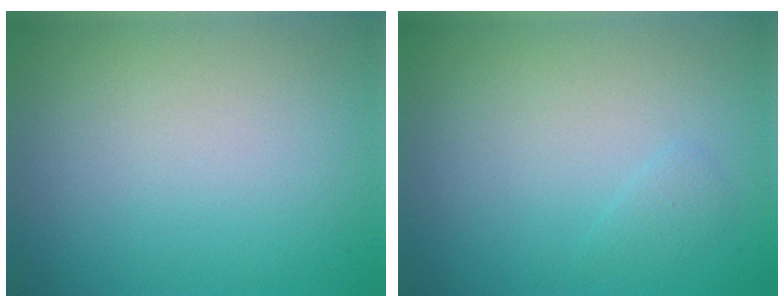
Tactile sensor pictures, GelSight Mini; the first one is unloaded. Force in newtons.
{"total": 0.7, "press": 0.7, "slide": 0.0}